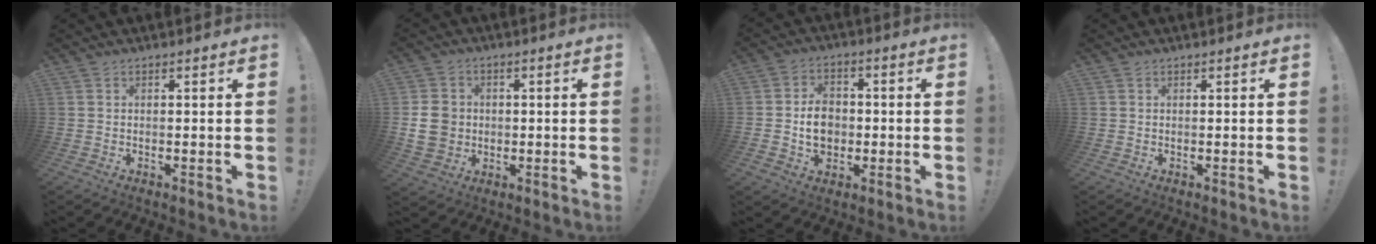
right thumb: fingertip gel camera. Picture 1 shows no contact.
{"total": 9.7, "force": [-0.2, 8.6, 4.4], "torque": [-0.081, 0.009, 0.000]}
{"total": 9.0, "force": [-0.9, 7.3, 5.2], "torque": [-0.069, 0.007, -0.015]}
{"total": 0.0}